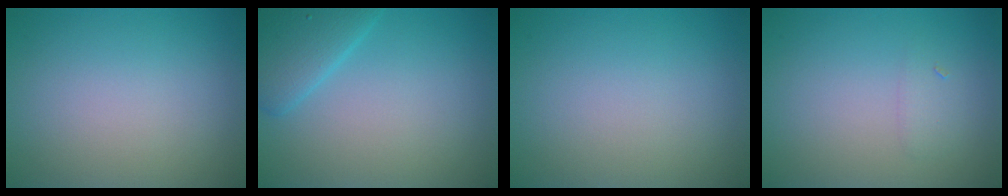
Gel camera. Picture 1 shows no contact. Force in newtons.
{"total": 3.4, "press": 3.4, "slide": 0.2}
{"total": 0.0}
{"total": 1.0, "press": 1.0, "slide": 0.1}